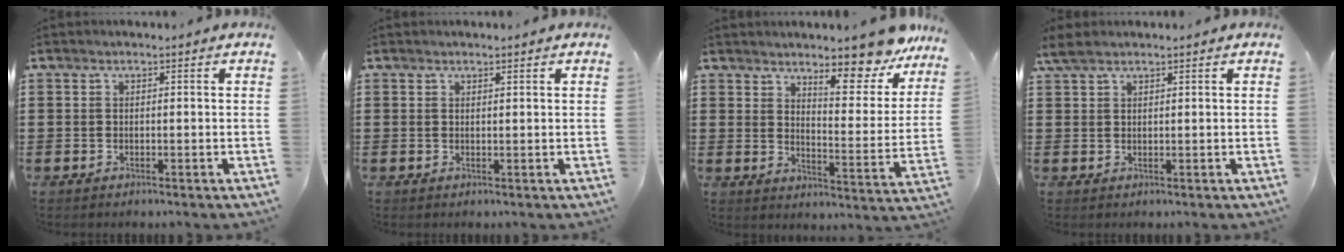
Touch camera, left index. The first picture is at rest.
{"total": 0.9, "force": [0.8, 0.0, 0.5], "torque": [-0.010, -0.001, 0.015]}
{"total": 9.5, "force": [8.3, 1.0, 4.4], "torque": [-0.065, -0.067, 0.140]}
{"total": 2.5, "force": [1.8, 0.7, 1.6], "torque": [-0.035, 0.004, 0.033]}